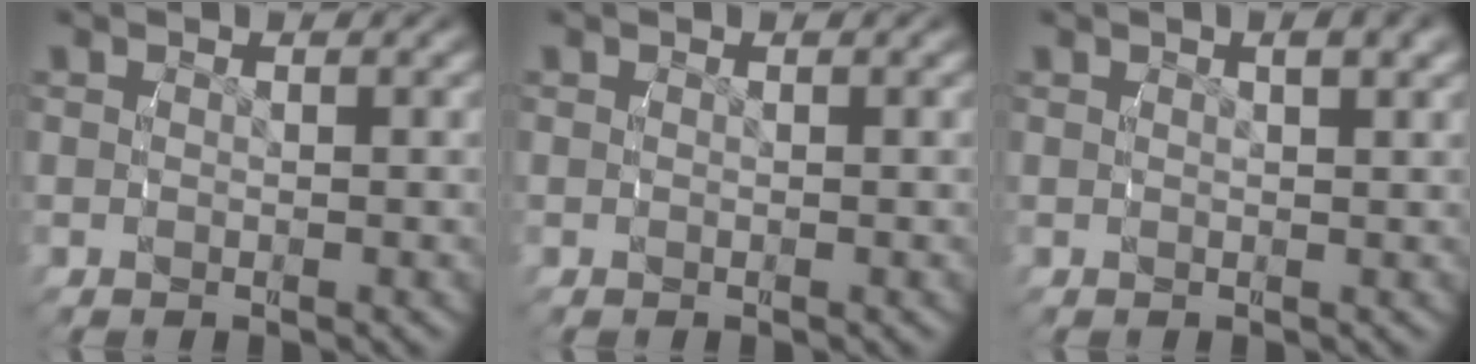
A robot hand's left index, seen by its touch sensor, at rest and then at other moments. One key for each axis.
{"total": 0.0}
{"total": 1.7, "fx": 0.9, "fy": -0.2, "fz": 1.4, "tx": -0.023, "ty": 0.005, "tz": 0.016}